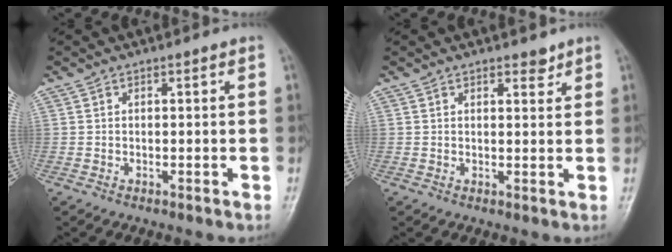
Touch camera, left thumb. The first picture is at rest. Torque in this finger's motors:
{"motor_torque": [0.06, 0.17, -0.36, -0.07, 0.06]}